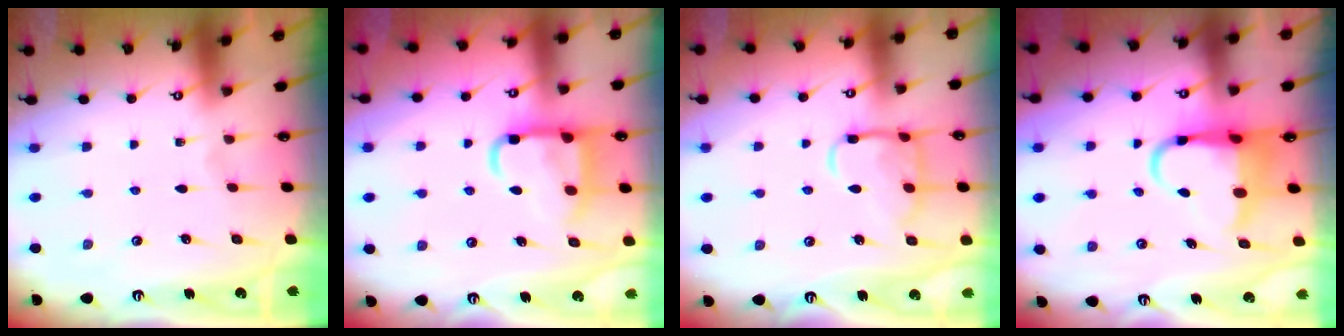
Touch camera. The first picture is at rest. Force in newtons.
{"total": 12.0, "press": 11.9, "slide": 1.8}
{"total": 13.8, "press": 13.8, "slide": 1.1}
{"total": 7.6, "press": 7.4, "slide": 1.7}